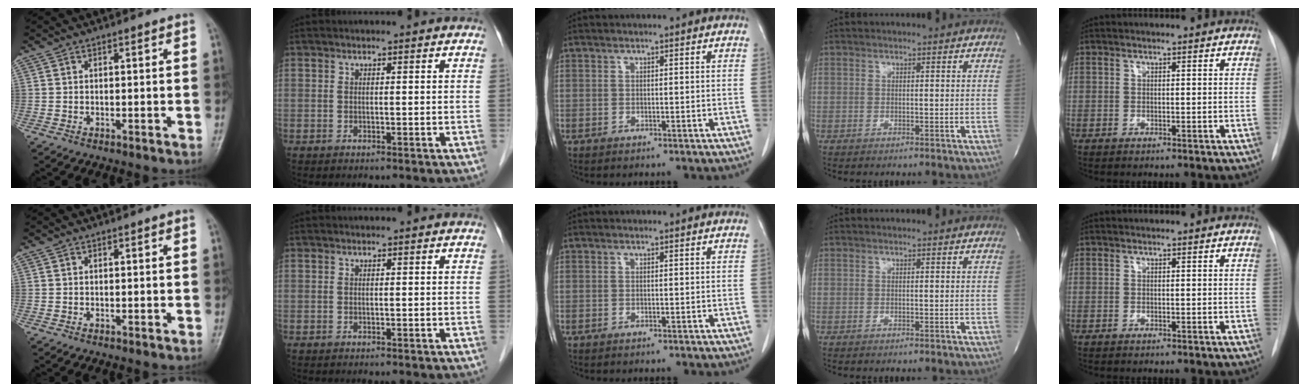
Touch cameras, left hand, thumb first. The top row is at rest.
{}